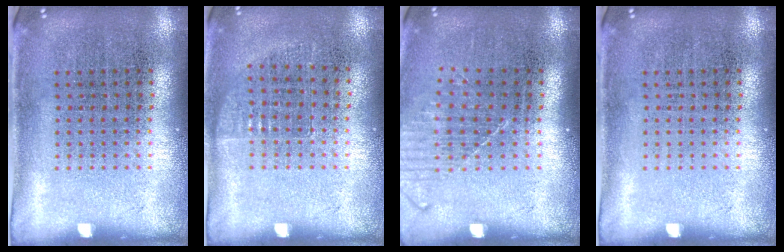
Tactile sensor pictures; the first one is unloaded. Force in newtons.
{"total": 0.7, "press": 0.6, "slide": 0.1}
{"total": 1.2, "press": 1.0, "slide": 0.6}
{"total": 0.0}